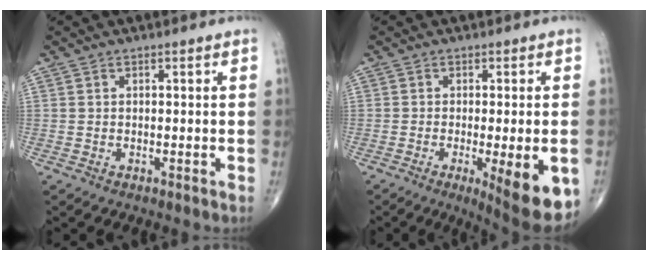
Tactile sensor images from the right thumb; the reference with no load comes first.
{"total": 12.3, "force": [-4.2, 3.0, 11.1], "torque": [-0.119, -0.014, -0.050]}